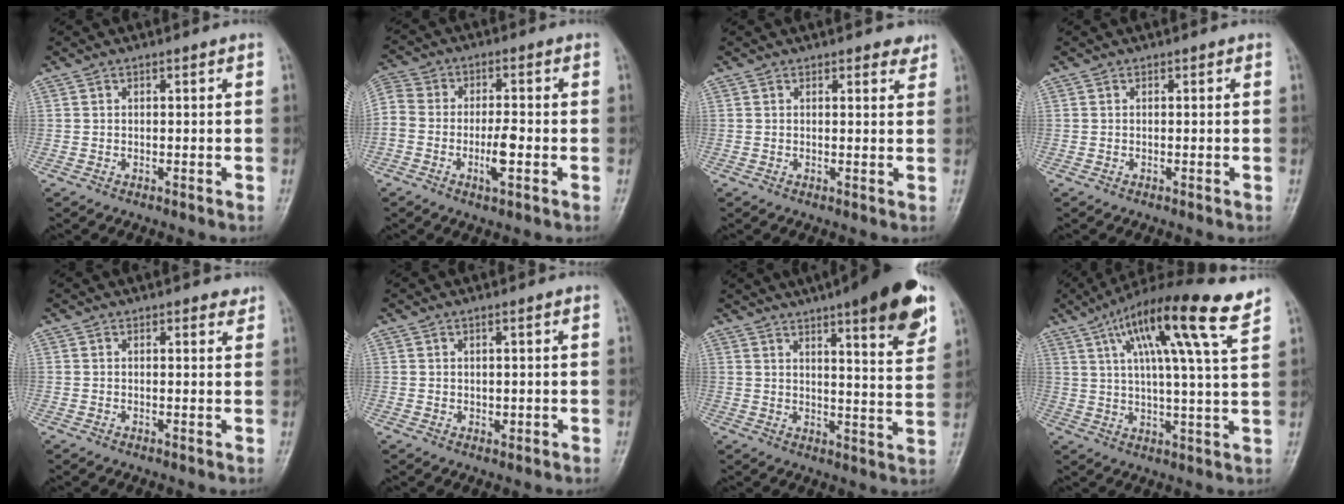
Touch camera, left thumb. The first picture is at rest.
{"total": 11.1, "force": [-2.7, 5.6, 9.2], "torque": [-0.188, 0.021, -0.049]}
{"total": 2.4, "force": [1.9, 0.9, 1.1], "torque": [0.000, -0.010, 0.019]}
{"total": 0.0}
{"total": 1.8, "force": [1.5, 0.7, 0.8], "torque": [-0.001, -0.007, 0.016]}
{"total": 1.6, "force": [0.6, 0.7, 1.3], "torque": [-0.019, -0.005, 0.013]}
{"total": 16.5, "force": [10.2, 3.2, 12.6], "torque": [-0.147, -0.046, 0.134]}
{"total": 17.0, "force": [9.6, 1.1, 14.0], "torque": [-0.224, -0.019, 0.149]}